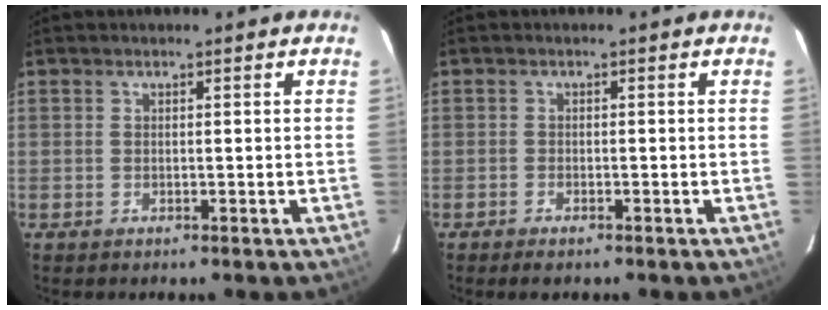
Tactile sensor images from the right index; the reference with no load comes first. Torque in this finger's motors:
{"motor_torque": [0.10, -0.04, 0.03, 0.00]}